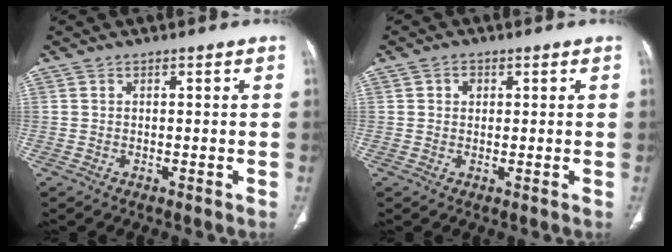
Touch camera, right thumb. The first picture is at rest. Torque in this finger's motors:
{"motor_torque": [-0.32, 0.26, -0.15, 0.11, 0.08]}